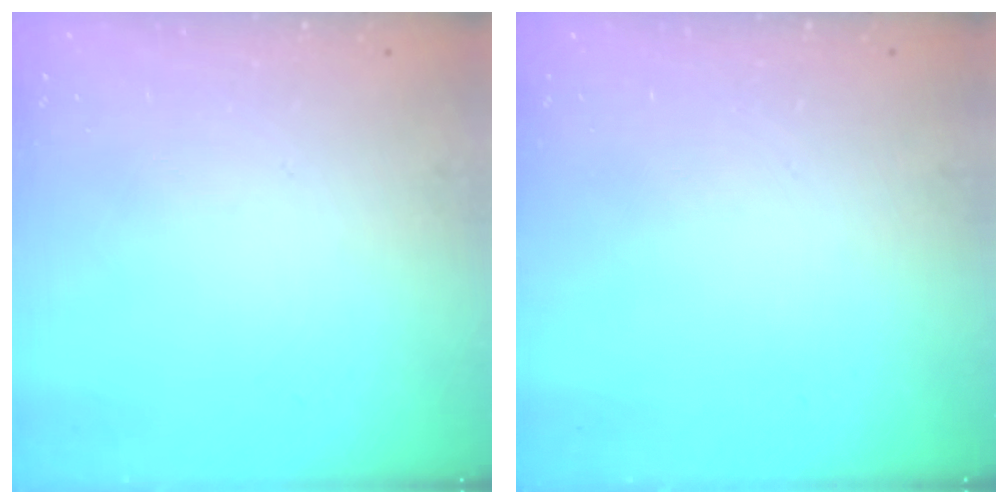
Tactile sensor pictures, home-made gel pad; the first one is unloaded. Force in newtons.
{"total": 0.0}